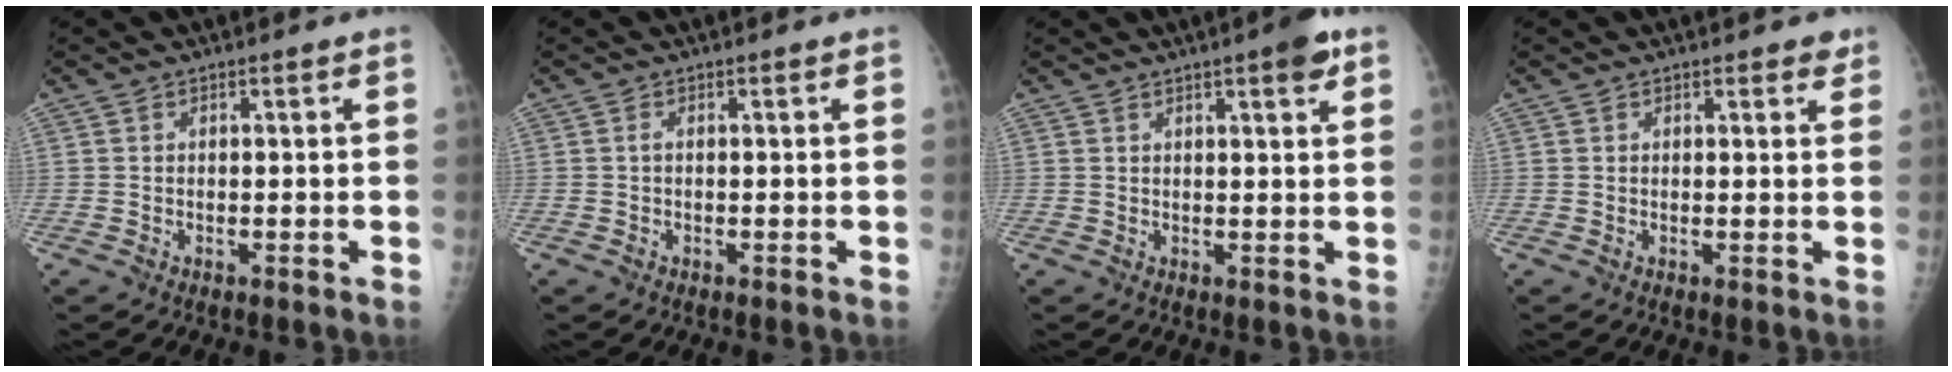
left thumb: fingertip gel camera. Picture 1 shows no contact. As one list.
[{"total": 0.6, "force": [0.0, 0.3, 0.5], "torque": [-0.009, 0.000, -0.003]}, {"total": 4.4, "force": [2.5, 1.0, 3.5], "torque": [-0.039, -0.008, 0.029]}, {"total": 2.1, "force": [1.6, 1.2, 0.7], "torque": [0.016, -0.006, 0.013]}]